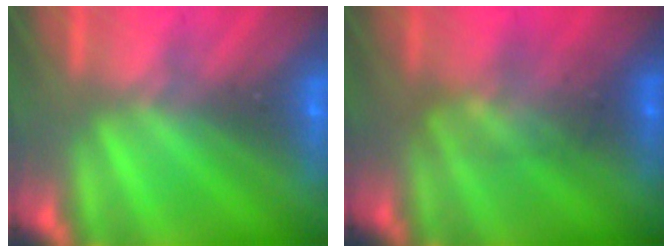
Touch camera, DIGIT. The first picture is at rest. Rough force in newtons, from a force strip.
{"total": 2.2}